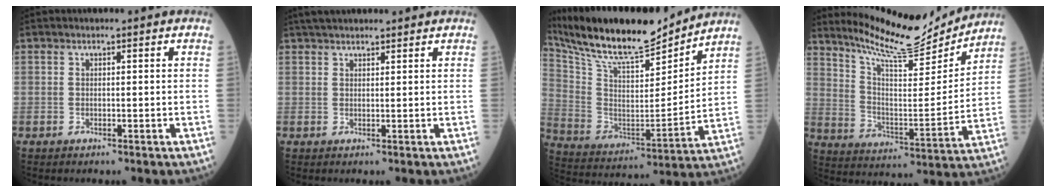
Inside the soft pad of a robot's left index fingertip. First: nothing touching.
{"total": 7.0, "force": [6.2, 1.2, 3.0], "torque": [-0.045, 0.039, 0.095]}
{"total": 21.7, "force": [19.5, 2.9, 9.1], "torque": [-0.184, -0.002, 0.331]}
{"total": 15.9, "force": [15.2, 1.1, 4.7], "torque": [-0.094, -0.024, 0.244]}